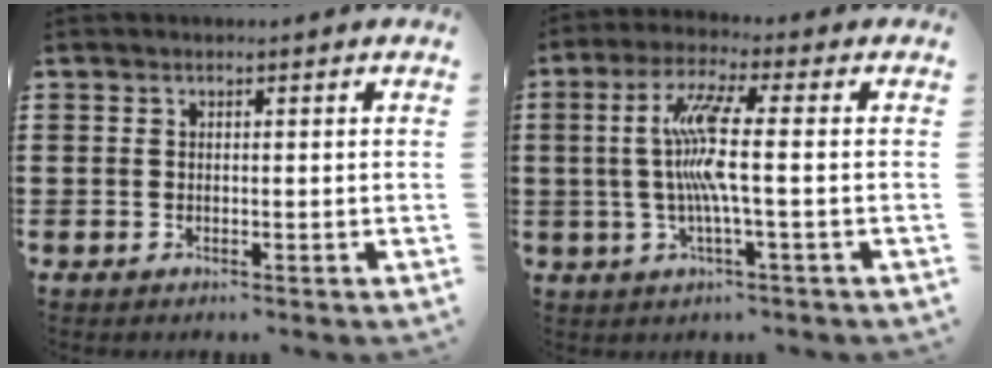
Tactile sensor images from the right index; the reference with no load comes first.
{"total": 8.3, "force": [-0.1, 0.1, 8.3], "torque": [-0.187, -0.016, -0.020]}